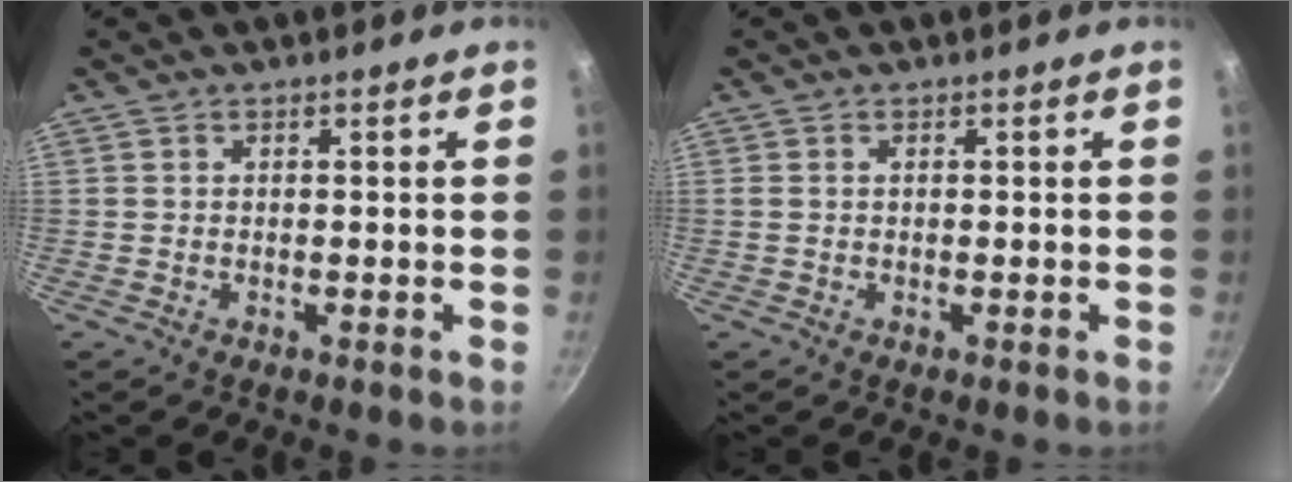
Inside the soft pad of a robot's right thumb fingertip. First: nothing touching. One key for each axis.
{"total": 0.7, "fx": 0.1, "fy": 0.4, "fz": 0.6, "tx": -0.012, "ty": 0.002, "tz": 0.001}